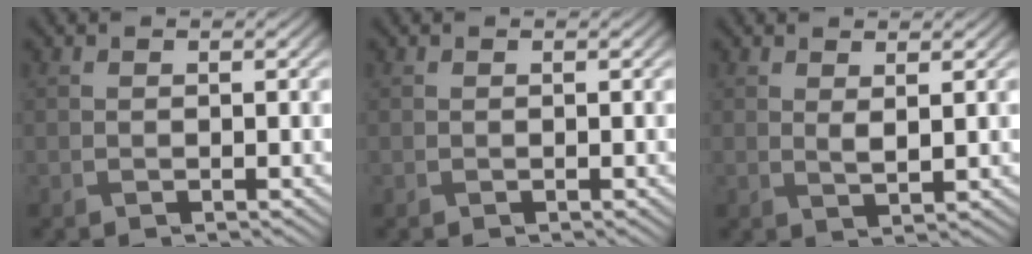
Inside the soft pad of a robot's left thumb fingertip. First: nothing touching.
{"total": 0.0}
{"total": 1.7, "force": [1.0, 0.3, 1.3], "torque": [-0.030, -0.005, 0.020]}